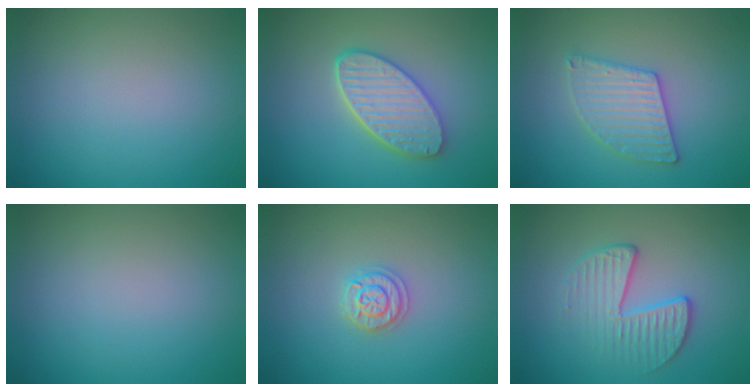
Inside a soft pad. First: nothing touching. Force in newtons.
{"total": 5.3, "press": 4.4, "slide": 3.0}
{"total": 3.4, "press": 3.4, "slide": 0.4}
{"total": 0.0}
{"total": 2.0, "press": 1.9, "slide": 0.3}
{"total": 3.4, "press": 2.8, "slide": 2.0}